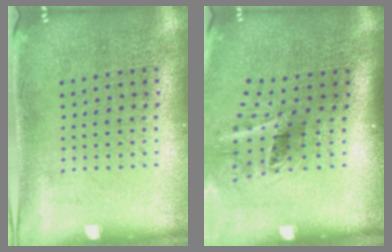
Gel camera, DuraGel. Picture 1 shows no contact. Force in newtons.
{"total": 2.2, "press": 1.3, "slide": 1.7}